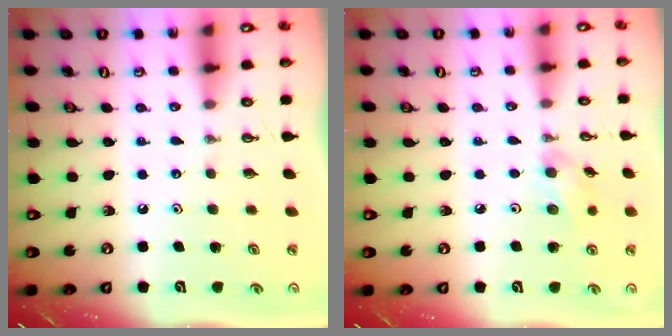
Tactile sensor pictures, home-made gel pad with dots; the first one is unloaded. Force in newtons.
{"total": 5.8, "press": 5.5, "slide": 2.0}